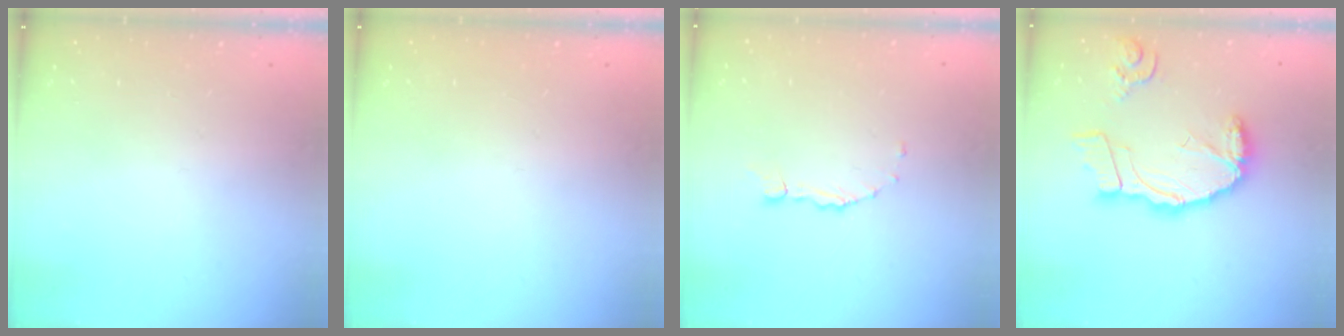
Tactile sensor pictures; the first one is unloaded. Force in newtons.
{"total": 0.0}
{"total": 1.9, "press": 1.9, "slide": 0.2}
{"total": 17.8, "press": 17.7, "slide": 2.0}